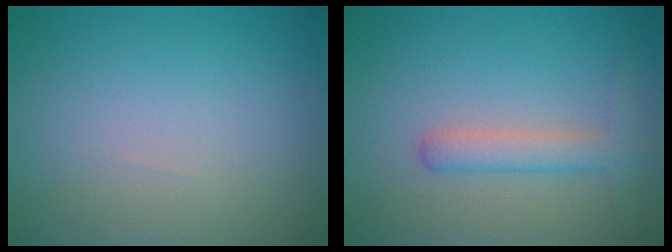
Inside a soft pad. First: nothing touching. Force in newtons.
{"total": 2.7, "press": 2.7, "slide": 0.1}